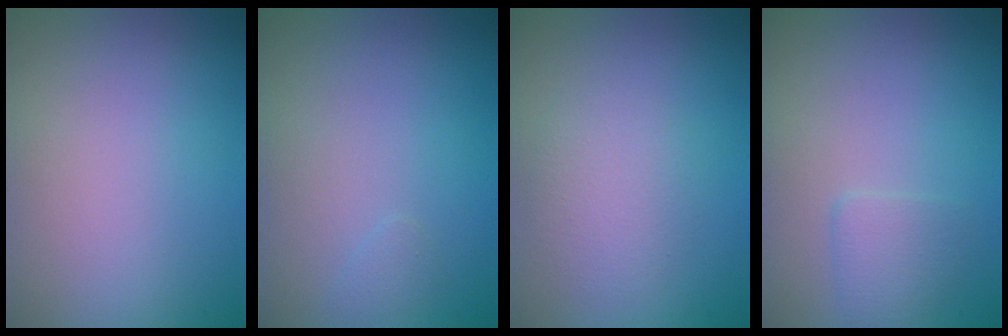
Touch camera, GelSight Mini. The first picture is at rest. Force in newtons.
{"total": 0.6, "press": 0.5, "slide": 0.1}
{"total": 2.3, "press": 2.3, "slide": 0.1}
{"total": 1.4, "press": 1.4, "slide": 0.1}